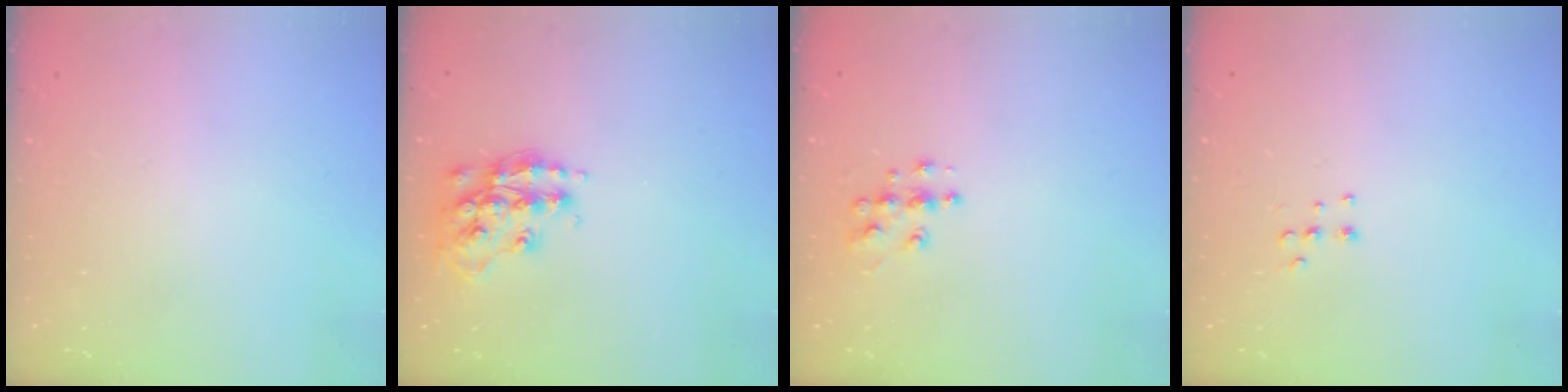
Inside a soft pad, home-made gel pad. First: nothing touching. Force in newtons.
{"total": 15.1, "press": 15.0, "slide": 1.0}
{"total": 7.0, "press": 6.9, "slide": 0.3}
{"total": 5.3, "press": 5.2, "slide": 0.5}